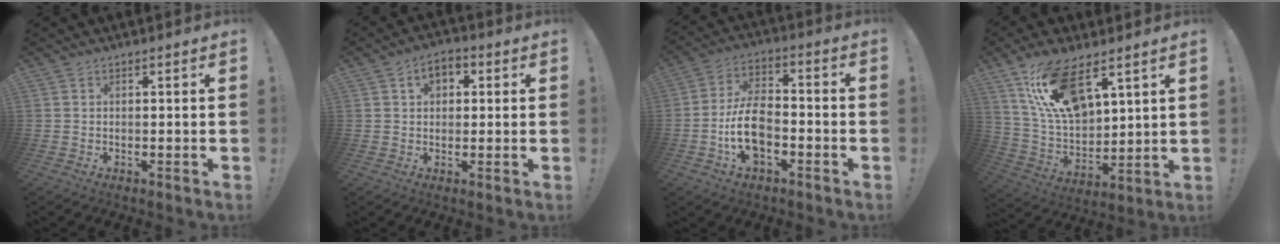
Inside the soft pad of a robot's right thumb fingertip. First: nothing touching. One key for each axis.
{"total": 5.3, "fx": 1.5, "fy": 3.9, "fz": 3.3, "tx": -0.044, "ty": 0.004, "tz": 0.024}
{"total": 12.6, "fx": -4.5, "fy": 7.8, "fz": 8.9, "tx": -0.180, "ty": 0.025, "tz": -0.081}
{"total": 17.3, "fx": 10.5, "fy": 7.7, "fz": 11.3, "tx": -0.222, "ty": -0.049, "tz": 0.193}